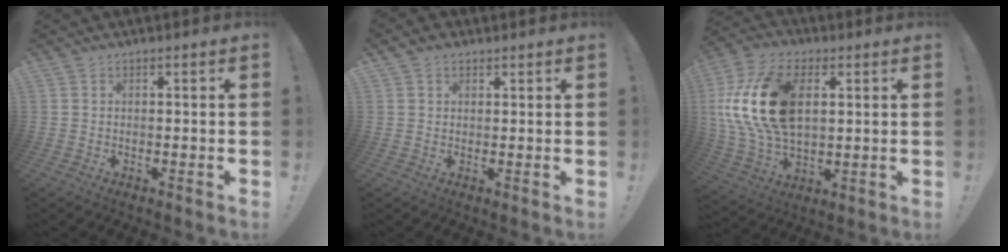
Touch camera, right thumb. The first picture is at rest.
{"total": 2.3, "force": [1.3, 1.7, 0.8], "torque": [-0.004, -0.006, 0.022]}
{"total": 21.9, "force": [4.4, 13.5, 16.7], "torque": [-0.318, 0.003, 0.083]}